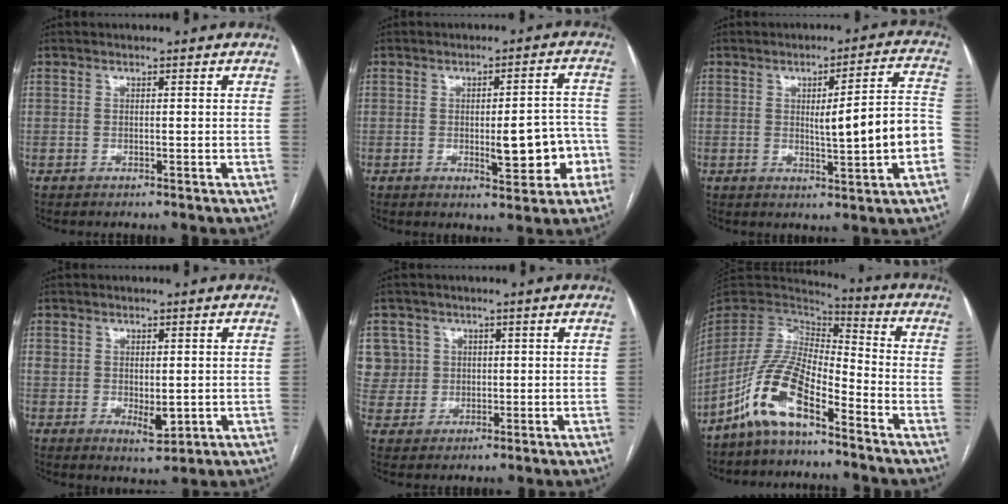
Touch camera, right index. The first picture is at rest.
{"total": 8.6, "force": [-2.3, 2.7, 7.9], "torque": [-0.094, 0.018, -0.022]}
{"total": 11.0, "force": [-1.5, 0.4, 10.9], "torque": [-0.142, 0.018, -0.016]}
{"total": 5.0, "force": [-0.1, 2.7, 4.2], "torque": [-0.068, -0.004, 0.012]}
{"total": 8.0, "force": [2.6, 7.5, 0.4], "torque": [-0.011, 0.028, 0.069]}
{"total": 11.7, "force": [-7.3, 3.5, 8.5], "torque": [-0.185, 0.006, -0.144]}